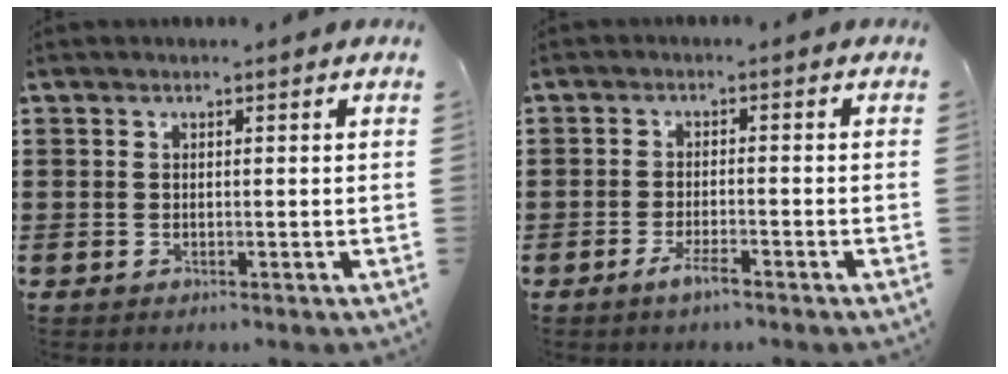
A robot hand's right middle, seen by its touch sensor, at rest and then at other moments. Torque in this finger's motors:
{"motor_torque": [2.14, 0.00, 0.23, 0.19]}